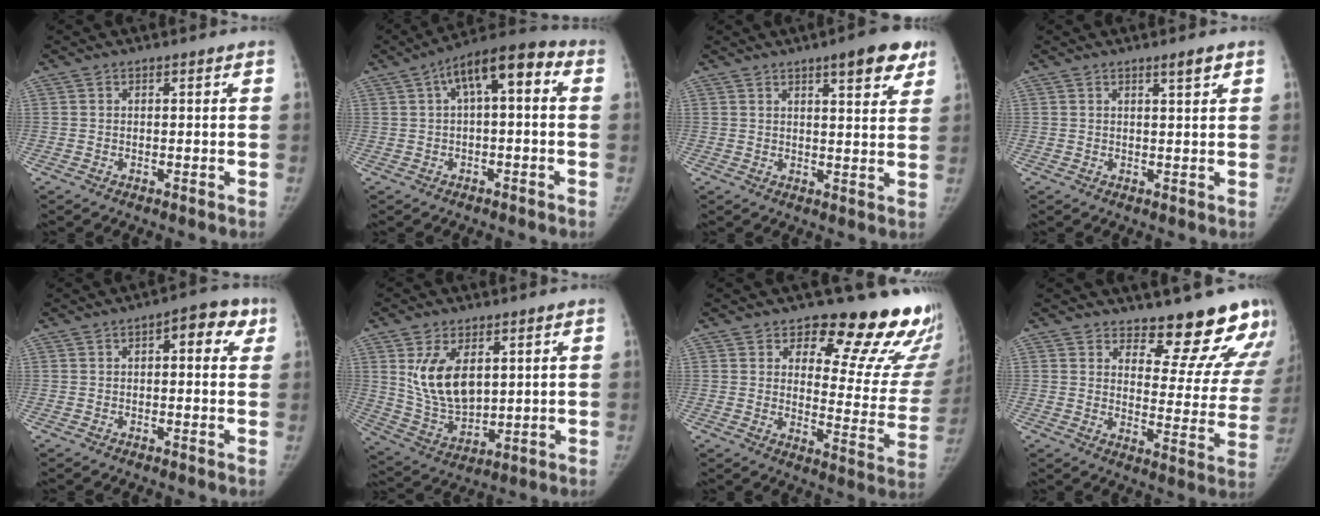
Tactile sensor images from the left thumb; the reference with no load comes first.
{"total": 10.2, "force": [2.1, 4.2, 9.1], "torque": [-0.130, 0.041, 0.021]}
{"total": 8.7, "force": [5.3, 2.4, 6.5], "torque": [-0.060, -0.022, 0.065]}
{"total": 2.2, "force": [1.4, 0.2, 1.6], "torque": [-0.020, -0.009, 0.023]}
{"total": 6.5, "force": [2.3, 3.1, 5.2], "torque": [-0.035, 0.010, 0.019]}
{"total": 12.2, "force": [3.8, 7.2, 9.1], "torque": [-0.143, -0.022, 0.088]}
{"total": 20.1, "force": [15.8, 7.8, 9.6], "torque": [-0.052, -0.126, 0.184]}
{"total": 16.6, "force": [14.6, 5.3, 5.8], "torque": [-0.013, -0.136, 0.175]}